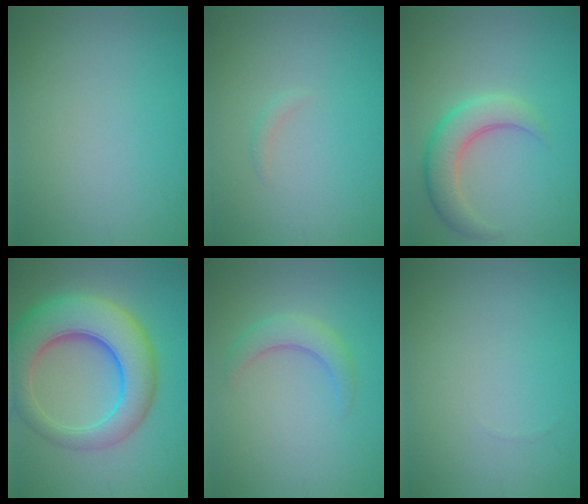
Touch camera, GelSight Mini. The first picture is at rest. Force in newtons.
{"total": 0.6, "press": 0.6, "slide": 0.0}
{"total": 4.3, "press": 4.3, "slide": 0.3}
{"total": 9.5, "press": 9.5, "slide": 0.6}
{"total": 2.4, "press": 2.4, "slide": 0.1}
{"total": 0.0}